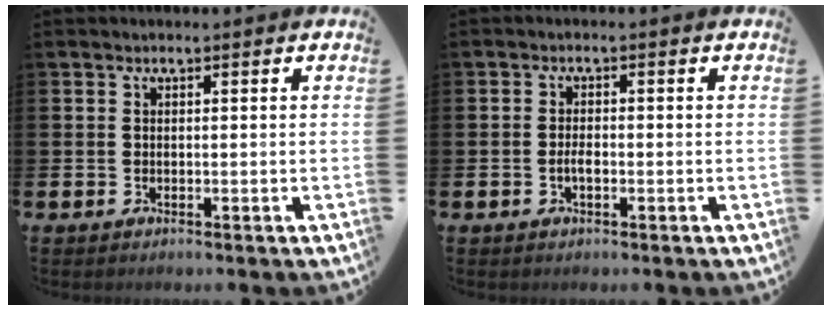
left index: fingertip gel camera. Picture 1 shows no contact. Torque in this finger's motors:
{"motor_torque": [0.42, 0.24, 0.03, 0.02]}